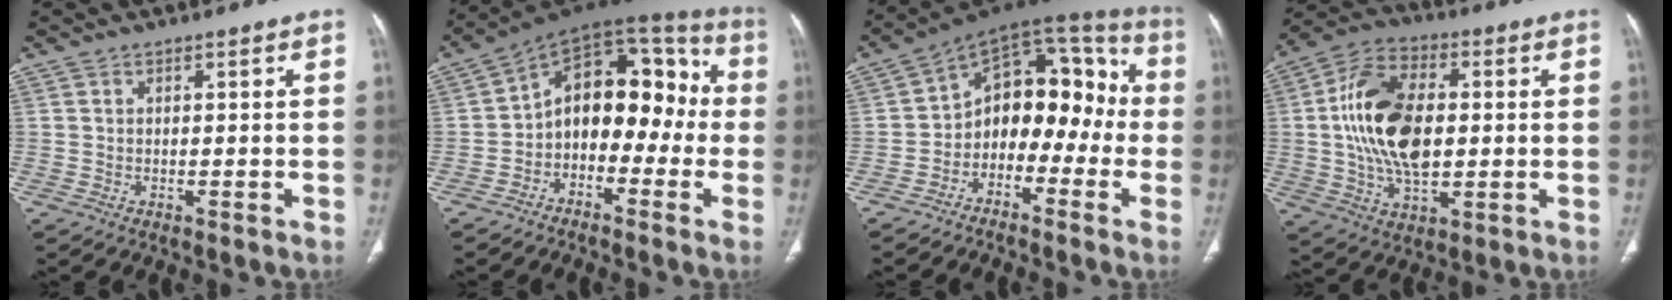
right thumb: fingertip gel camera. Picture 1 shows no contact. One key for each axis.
{"total": 15.7, "fx": -2.2, "fy": 10.3, "fz": 11.7, "tx": -0.117, "ty": 0.073, "tz": -0.048}
{"total": 15.2, "fx": -3.3, "fy": 10.5, "fz": 10.5, "tx": -0.094, "ty": 0.091, "tz": -0.065}
{"total": 17.4, "fx": 1.0, "fy": 10.1, "fz": 14.1, "tx": -0.255, "ty": 0.013, "tz": 0.019}